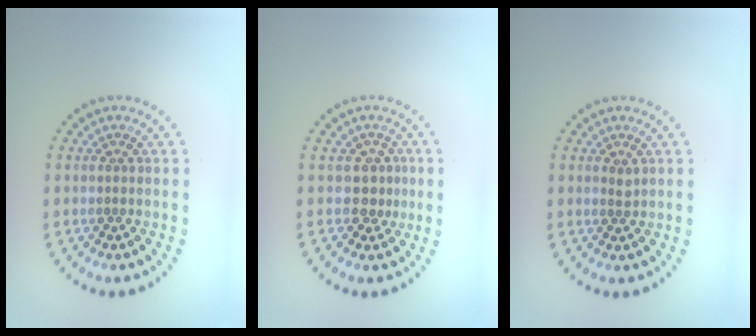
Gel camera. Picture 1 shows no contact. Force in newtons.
{"total": 2.0, "press": 1.4, "slide": 1.4}
{"total": 0.6, "press": 0.6, "slide": 0.3}